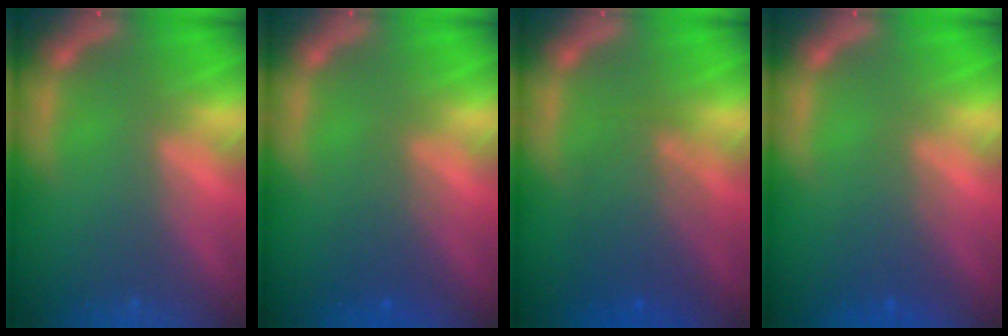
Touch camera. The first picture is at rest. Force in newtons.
{"total": 2.5}
{"total": 5.1}
{"total": 2.5}